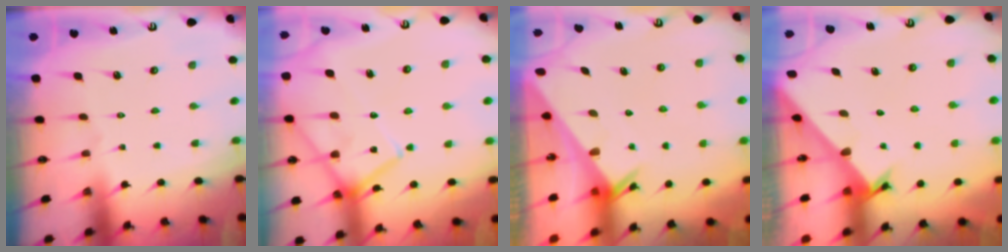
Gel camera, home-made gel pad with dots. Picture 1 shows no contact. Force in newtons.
{"total": 15.6, "press": 15.6, "slide": 0.9}
{"total": 2.6, "press": 2.6, "slide": 0.1}
{"total": 2.4, "press": 2.4, "slide": 0.0}